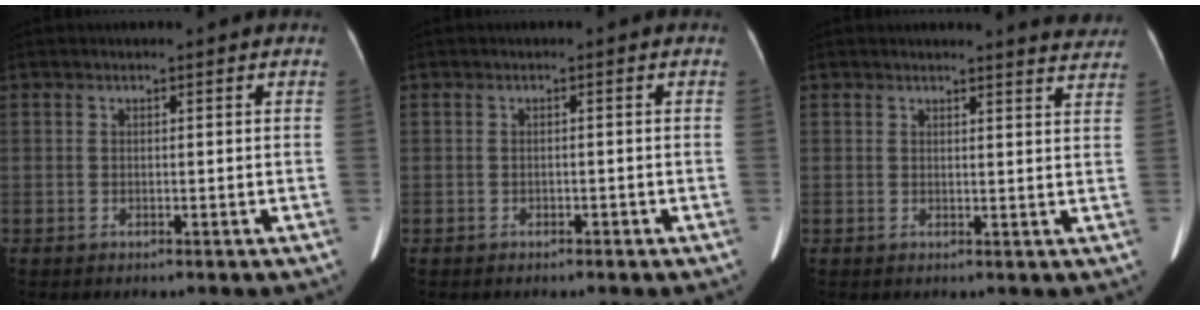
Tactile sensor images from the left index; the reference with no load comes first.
{"total": 0.8, "force": [-0.6, 0.4, 0.3], "torque": [-0.007, 0.001, -0.010]}
{"total": 5.2, "force": [5.2, 0.1, 0.7], "torque": [-0.008, -0.022, 0.036]}